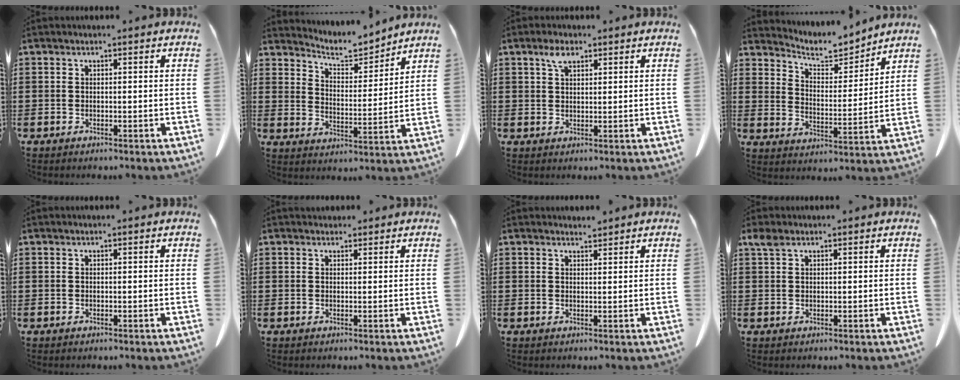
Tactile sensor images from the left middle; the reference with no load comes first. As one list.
[{"total": 5.6, "force": [5.4, 1.0, 1.2], "torque": [-0.049, -0.037, 0.091]}, {"total": 2.9, "force": [1.7, 1.3, 1.9], "torque": [-0.044, 0.006, 0.031]}, {"total": 5.8, "force": [5.5, 1.3, 1.1], "torque": [-0.041, -0.042, 0.093]}, {"total": 0.0}, {"total": 1.1, "force": [0.9, 0.6, 0.1], "torque": [0.004, -0.001, 0.017]}, {"total": 1.6, "force": [1.6, 0.2, 0.2], "torque": [-0.007, 0.002, 0.030]}, {"total": 2.0, "force": [1.2, 0.9, 1.3], "torque": [-0.032, 0.003, 0.022]}]